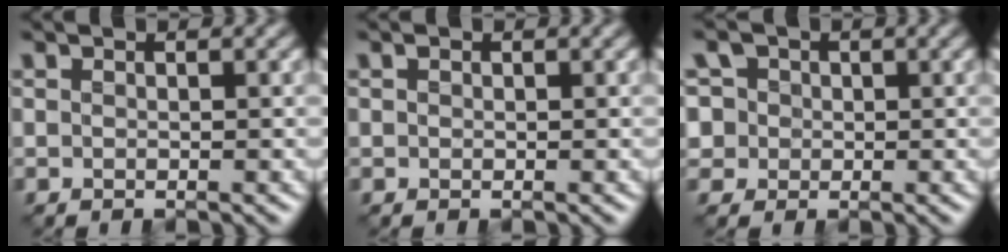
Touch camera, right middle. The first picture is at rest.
{"total": 0.0}
{"total": 4.8, "force": [1.7, 4.2, 1.7], "torque": [-0.041, 0.016, 0.015]}